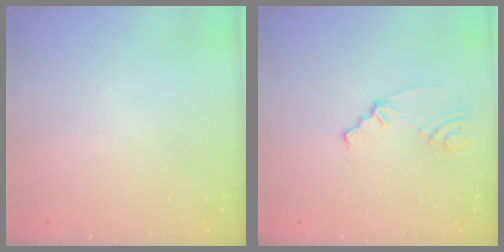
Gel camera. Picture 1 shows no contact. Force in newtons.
{"total": 1.8, "press": 1.7, "slide": 0.3}